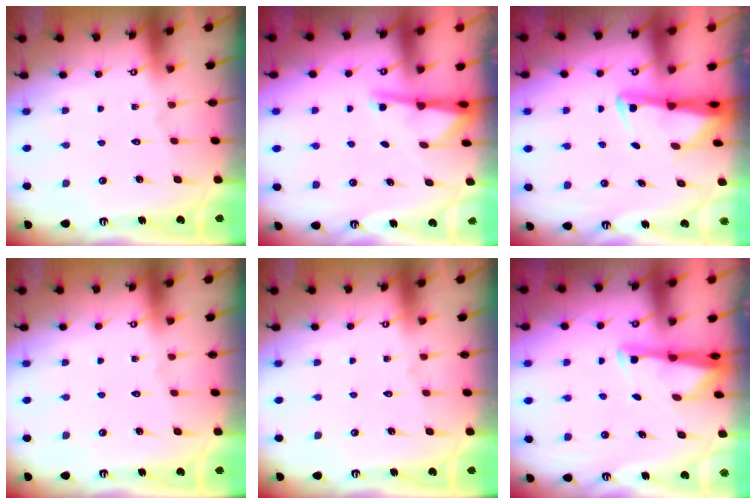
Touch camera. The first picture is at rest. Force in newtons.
{"total": 3.0, "press": 2.9, "slide": 0.6}
{"total": 3.0, "press": 2.9, "slide": 0.5}
{"total": 0.0}
{"total": 0.0}
{"total": 2.9, "press": 2.9, "slide": 0.4}